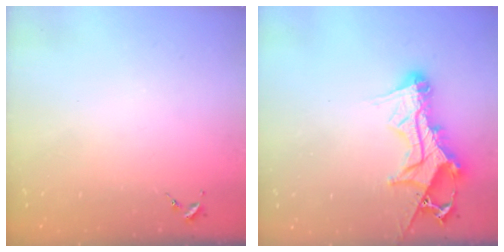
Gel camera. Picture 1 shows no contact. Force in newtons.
{"total": 14.6, "press": 14.6, "slide": 1.4}